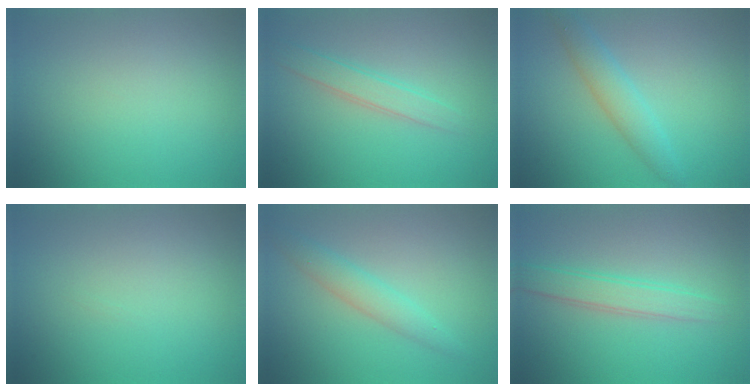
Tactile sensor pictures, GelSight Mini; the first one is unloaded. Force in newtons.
{"total": 2.3, "press": 2.3, "slide": 0.1}
{"total": 2.9, "press": 2.9, "slide": 0.0}
{"total": 0.0}
{"total": 2.5, "press": 2.5, "slide": 0.0}
{"total": 2.8, "press": 2.7, "slide": 0.1}